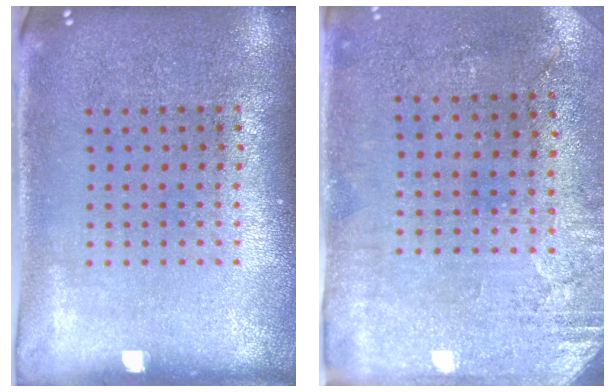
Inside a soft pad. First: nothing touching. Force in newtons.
{"total": 2.8, "press": 2.4, "slide": 1.5}